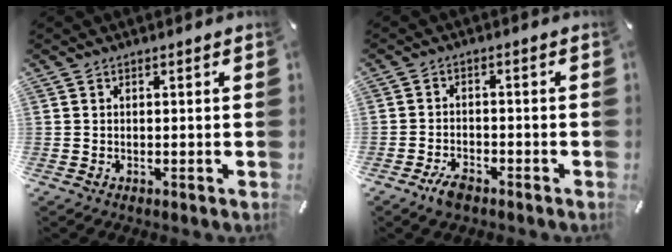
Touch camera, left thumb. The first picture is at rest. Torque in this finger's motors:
{"motor_torque": [-0.30, 0.66, -0.07, 0.16, 0.03]}